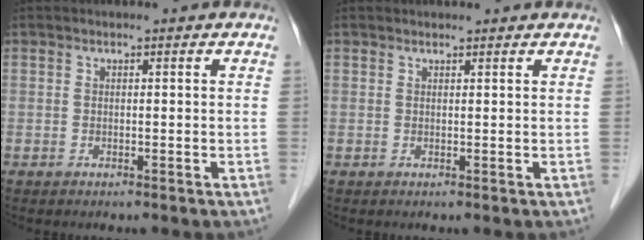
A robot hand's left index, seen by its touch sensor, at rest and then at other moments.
{"total": 1.4, "force": [1.4, 0.4, 0.2], "torque": [-0.008, 0.011, 0.020]}